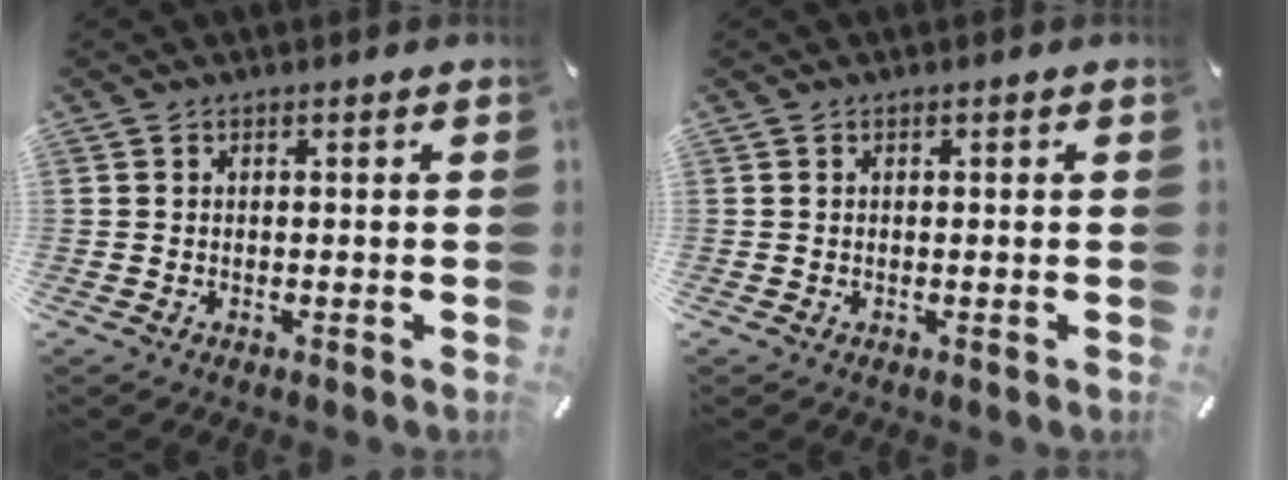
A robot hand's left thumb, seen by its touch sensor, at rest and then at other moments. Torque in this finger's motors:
{"motor_torque": [0.01, 0.02, -0.02, 0.02, 0.00]}